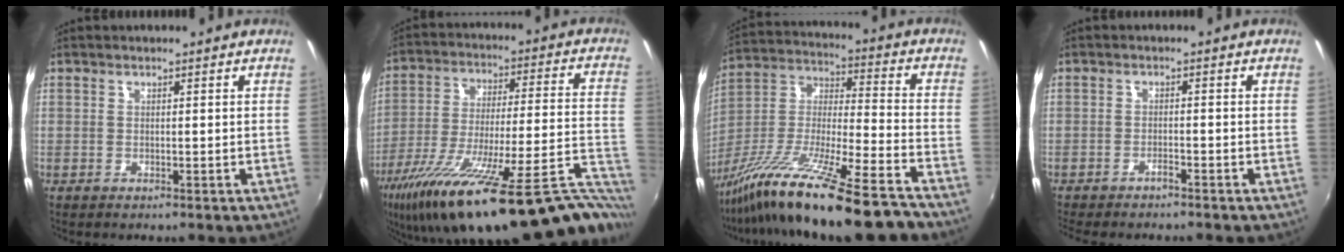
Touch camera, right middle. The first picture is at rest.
{"total": 34.1, "force": [-24.7, 4.6, 23.1], "torque": [-0.334, -0.096, -0.366]}
{"total": 22.3, "force": [-16.8, 1.3, 14.5], "torque": [-0.259, -0.042, -0.291]}
{"total": 2.1, "force": [-1.9, 0.2, 1.0], "torque": [-0.030, -0.008, -0.038]}